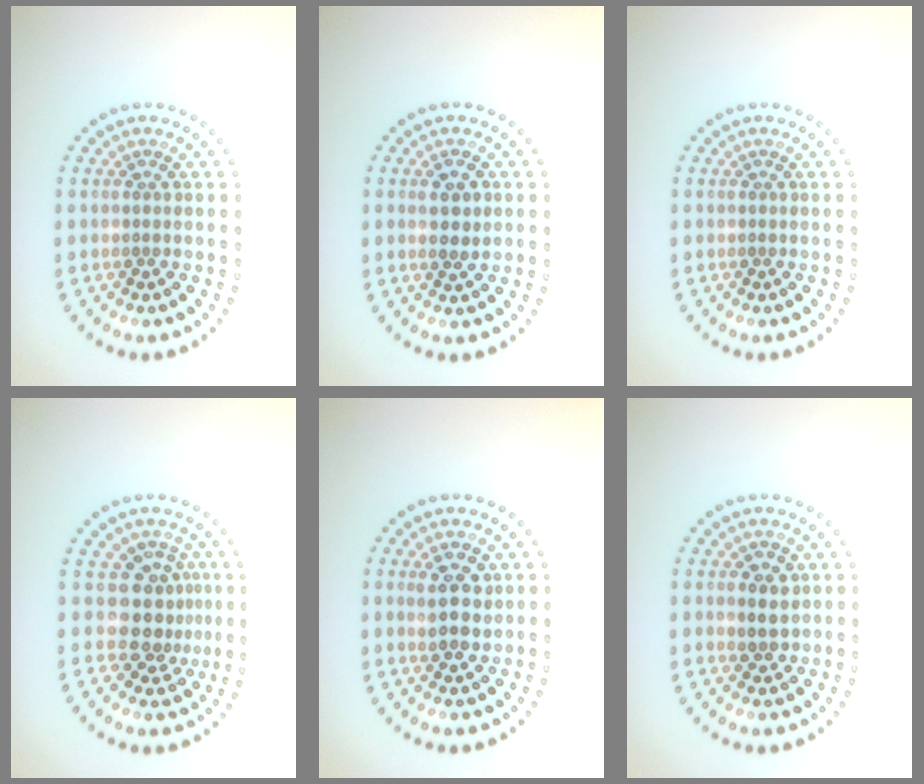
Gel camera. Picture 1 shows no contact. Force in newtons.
{"total": 2.1, "press": 2.1, "slide": 0.4}
{"total": 0.0}
{"total": 3.4, "press": 2.6, "slide": 2.2}
{"total": 2.9, "press": 2.8, "slide": 0.5}
{"total": 2.3, "press": 2.2, "slide": 0.5}